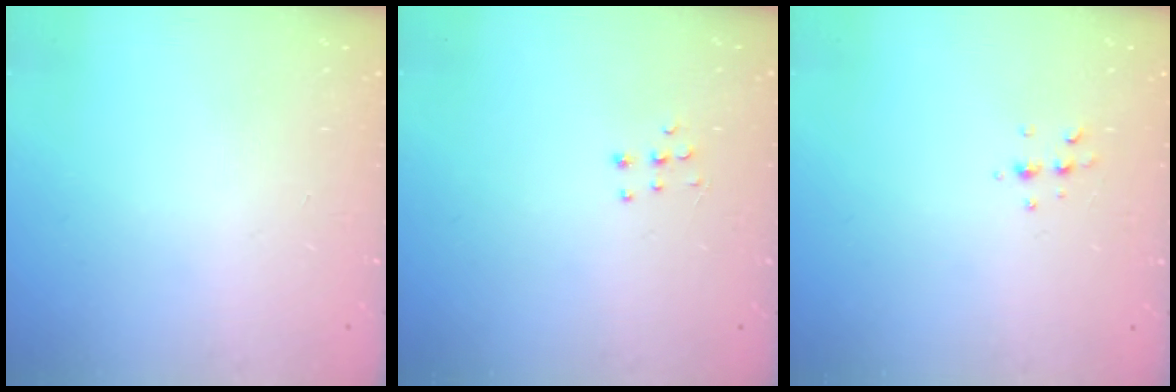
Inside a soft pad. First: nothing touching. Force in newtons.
{"total": 3.7, "press": 3.7, "slide": 0.2}
{"total": 4.9, "press": 4.8, "slide": 1.1}